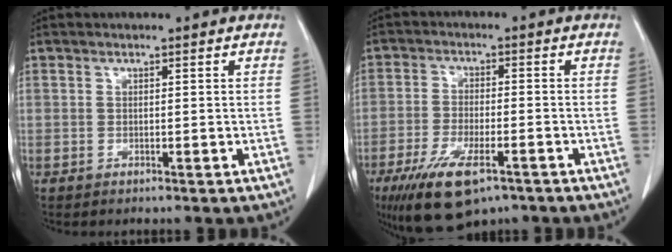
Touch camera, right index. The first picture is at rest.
{"total": 11.4, "force": [-6.9, 3.8, 8.2], "torque": [-0.151, -0.020, -0.114]}